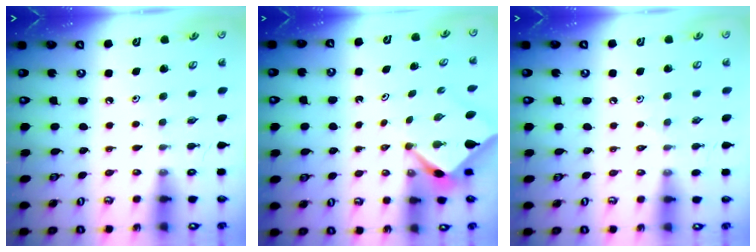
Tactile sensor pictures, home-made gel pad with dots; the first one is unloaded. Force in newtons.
{"total": 3.4, "press": 3.4, "slide": 0.4}
{"total": 4.3, "press": 4.3, "slide": 0.6}